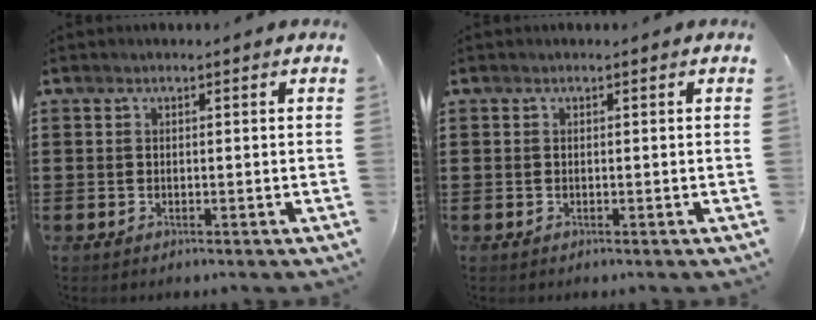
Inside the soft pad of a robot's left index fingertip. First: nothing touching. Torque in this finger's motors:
{"motor_torque": [0.09, 0.00, -0.02, 0.00]}